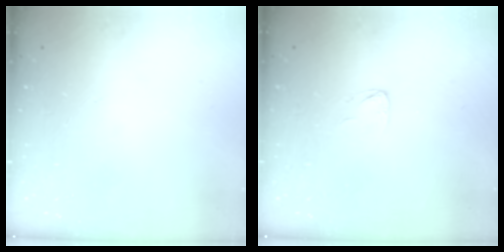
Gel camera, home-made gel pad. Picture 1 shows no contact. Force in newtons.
{"total": 3.3, "press": 3.3, "slide": 0.2}